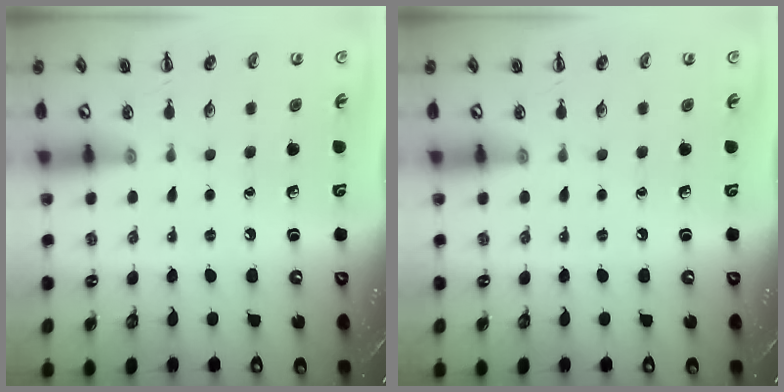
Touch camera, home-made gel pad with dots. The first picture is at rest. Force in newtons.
{"total": 0.0}